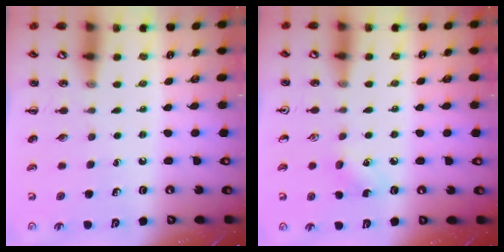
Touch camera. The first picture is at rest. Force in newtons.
{"total": 5.8, "press": 5.7, "slide": 1.4}